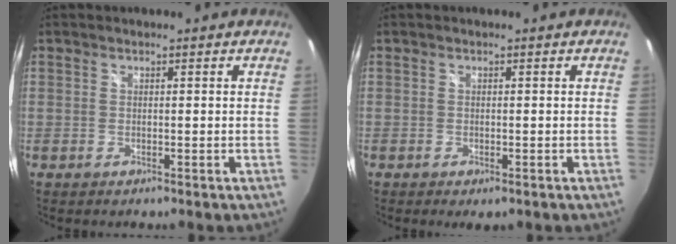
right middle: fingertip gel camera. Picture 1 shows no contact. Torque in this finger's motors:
{"motor_torque": [0.36, -0.46, 0.27, 0.17]}